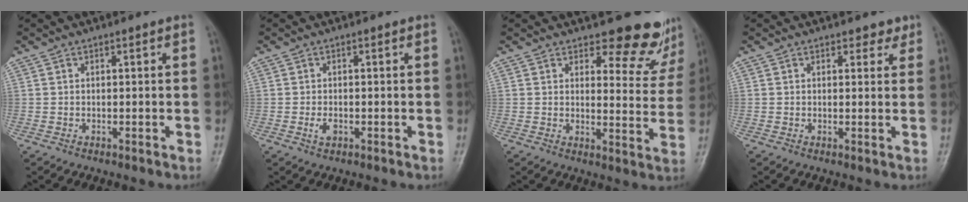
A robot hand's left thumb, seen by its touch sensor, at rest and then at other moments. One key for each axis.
{"total": 1.8, "fx": -0.6, "fy": 1.1, "fz": 1.3, "tx": -0.025, "ty": -0.001, "tz": -0.011}
{"total": 11.2, "fx": 10.1, "fy": 4.1, "fz": 2.8, "tx": 0.009, "ty": -0.086, "tz": 0.103}
{"total": 2.2, "fx": 1.6, "fy": 1.3, "fz": 0.7, "tx": 0.012, "ty": -0.007, "tz": 0.015}